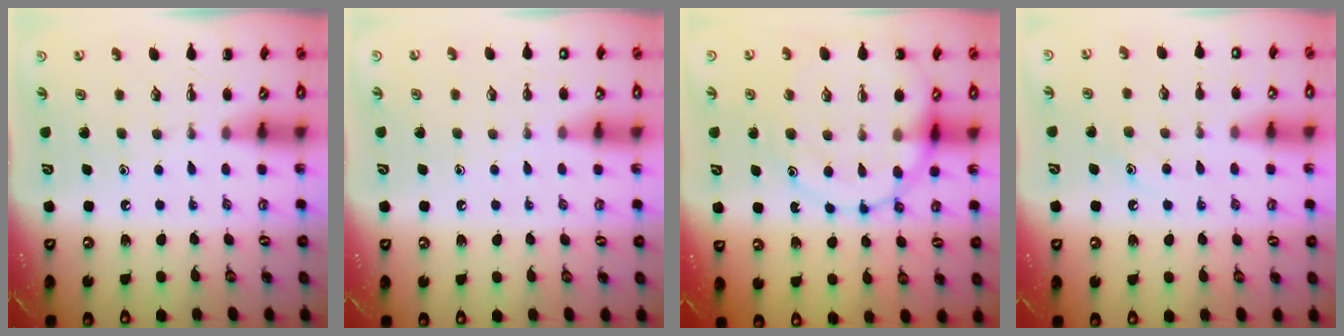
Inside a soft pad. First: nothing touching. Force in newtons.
{"total": 2.6, "press": 2.1, "slide": 1.6}
{"total": 15.2, "press": 15.1, "slide": 2.0}
{"total": 9.0, "press": 8.9, "slide": 1.4}